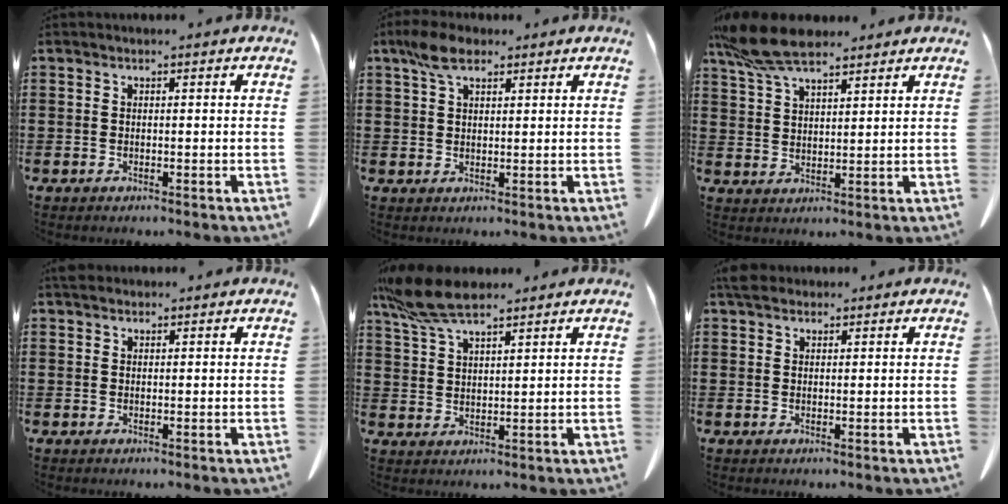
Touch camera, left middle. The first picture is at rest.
{"total": 4.8, "force": [3.1, 2.2, 3.0], "torque": [-0.069, 0.008, 0.057]}
{"total": 9.1, "force": [7.2, 2.6, 4.8], "torque": [-0.115, -0.010, 0.138]}
{"total": 1.4, "force": [1.2, 0.6, 0.4], "torque": [-0.012, 0.001, 0.025]}
{"total": 8.3, "force": [6.5, 2.0, 4.7], "torque": [-0.117, -0.011, 0.122]}
{"total": 2.7, "force": [2.2, 1.2, 1.0], "torque": [-0.020, 0.002, 0.042]}